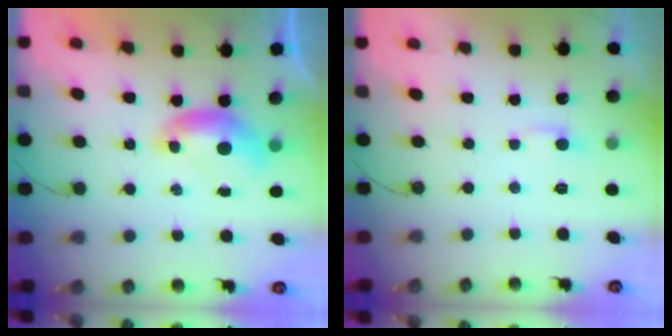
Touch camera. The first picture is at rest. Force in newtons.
{"total": 1.8, "press": 1.7, "slide": 0.5}